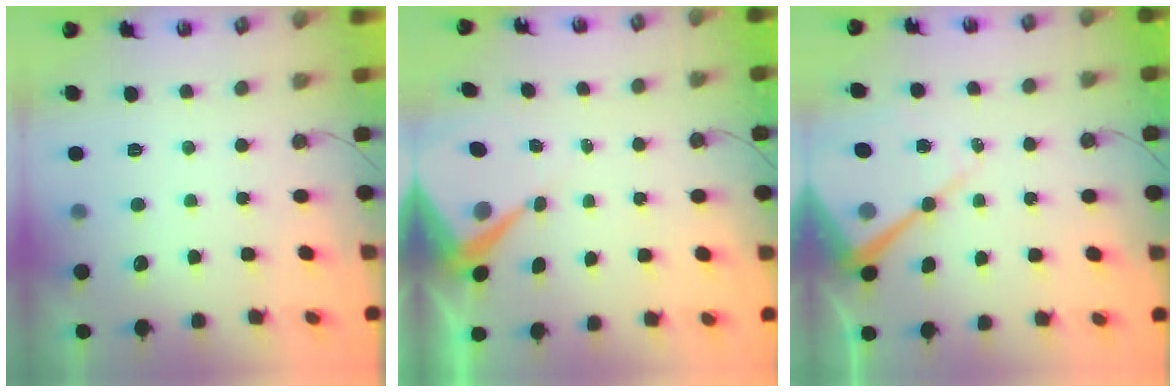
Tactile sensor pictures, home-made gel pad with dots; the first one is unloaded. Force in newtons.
{"total": 7.1, "press": 7.1, "slide": 0.6}
{"total": 14.2, "press": 14.1, "slide": 1.3}